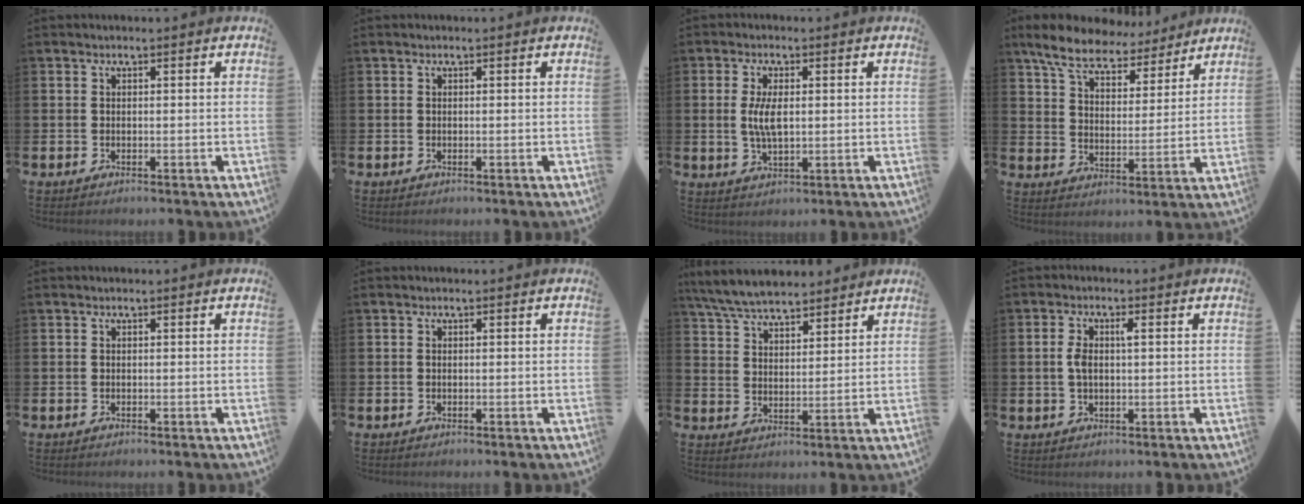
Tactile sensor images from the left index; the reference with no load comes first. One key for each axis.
{"total": 0.0}
{"total": 4.5, "fx": 0.8, "fy": 1.8, "fz": 4.1, "tx": -0.079, "ty": 0.005, "tz": 0.013}
{"total": 8.6, "fx": 7.8, "fy": 2.7, "fz": 2.7, "tx": -0.085, "ty": -0.039, "tz": 0.139}
{"total": 0.0}
{"total": 0.0}
{"total": 6.9, "fx": 6.5, "fy": 1.5, "fz": 1.7, "tx": -0.060, "ty": -0.022, "tz": 0.120}
{"total": 3.0, "fx": 0.5, "fy": 1.2, "fz": 2.7, "tx": -0.052, "ty": 0.006, "tz": 0.006}